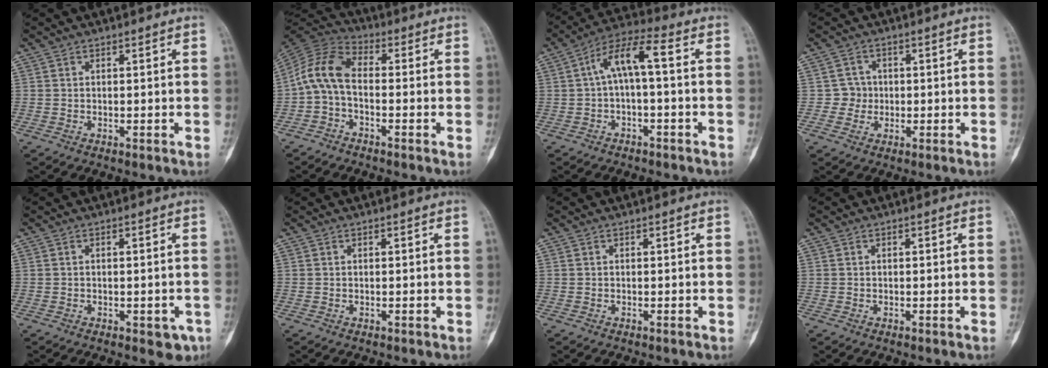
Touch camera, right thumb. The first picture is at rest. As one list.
[{"total": 8.3, "force": [-1.2, 4.8, 6.6], "torque": [-0.130, 0.027, -0.041]}, {"total": 8.3, "force": [0.3, 2.5, 7.9], "torque": [-0.151, 0.048, -0.001]}, {"total": 3.1, "force": [-0.2, 3.1, 0.0], "torque": [0.025, 0.010, -0.009]}, {"total": 3.5, "force": [-1.6, 1.9, 2.5], "torque": [-0.012, 0.005, -0.014]}, {"total": 0.0}, {"total": 0.0}, {"total": 0.0}]